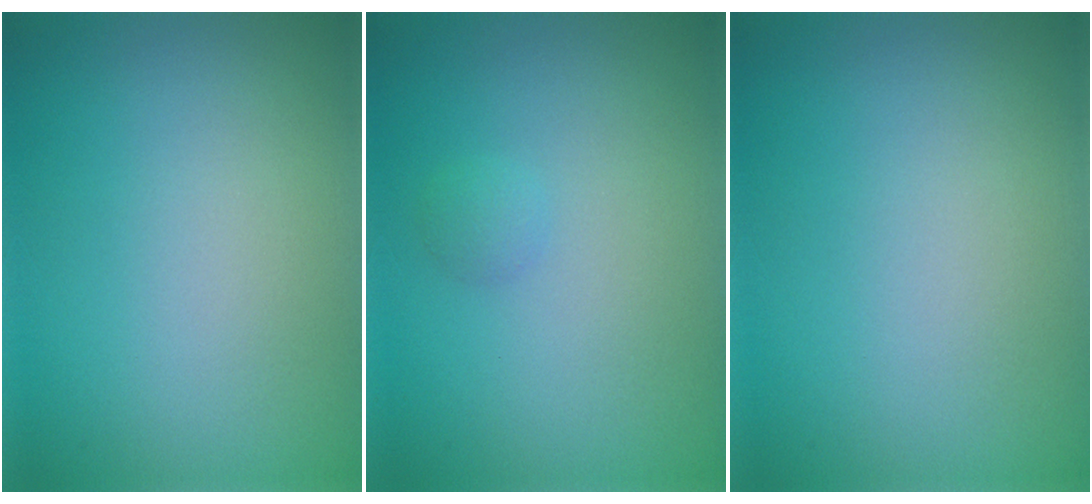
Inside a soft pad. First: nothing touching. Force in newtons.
{"total": 0.8, "press": 0.8, "slide": 0.0}
{"total": 0.0}